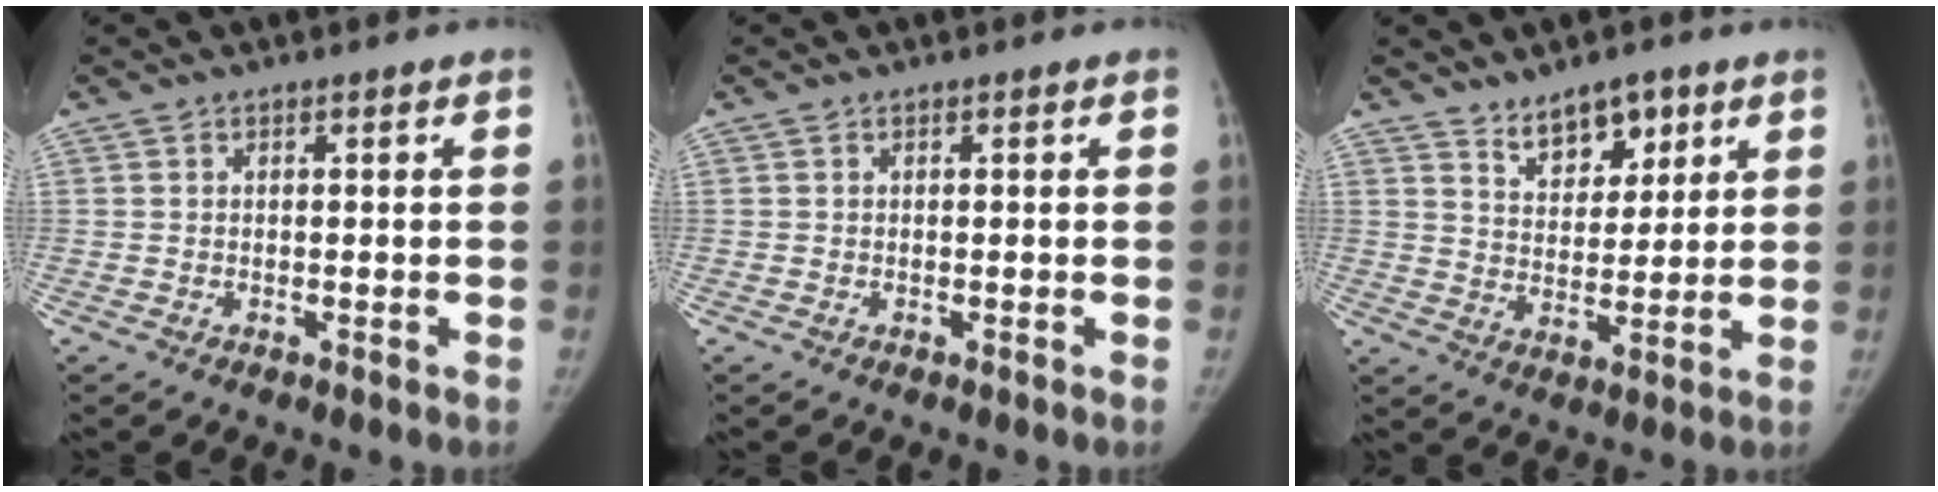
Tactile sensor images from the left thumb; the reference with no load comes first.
{"total": 0.0}
{"total": 8.0, "force": [5.4, 4.4, 4.0], "torque": [-0.026, -0.038, 0.093]}